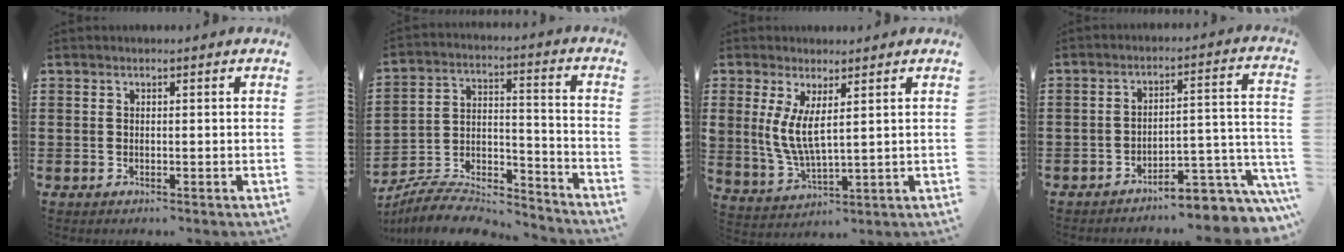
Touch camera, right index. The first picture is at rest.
{"total": 7.9, "force": [-7.4, 1.8, 1.9], "torque": [-0.031, 0.014, -0.145]}
{"total": 5.6, "force": [1.9, 2.3, 4.7], "torque": [-0.107, -0.001, 0.034]}
{"total": 6.4, "force": [-5.8, 0.7, 2.6], "torque": [-0.037, -0.001, -0.110]}